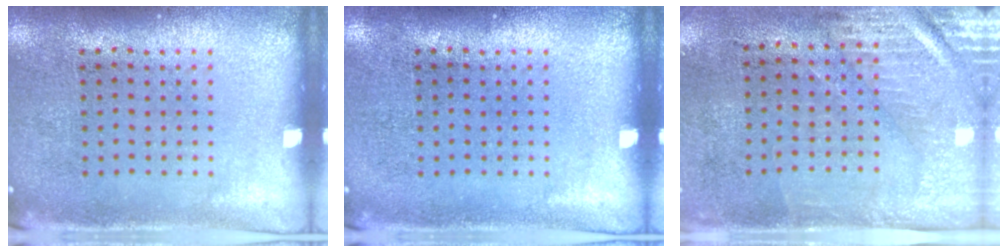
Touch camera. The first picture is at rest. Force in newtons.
{"total": 0.0}
{"total": 3.0, "press": 2.5, "slide": 1.6}